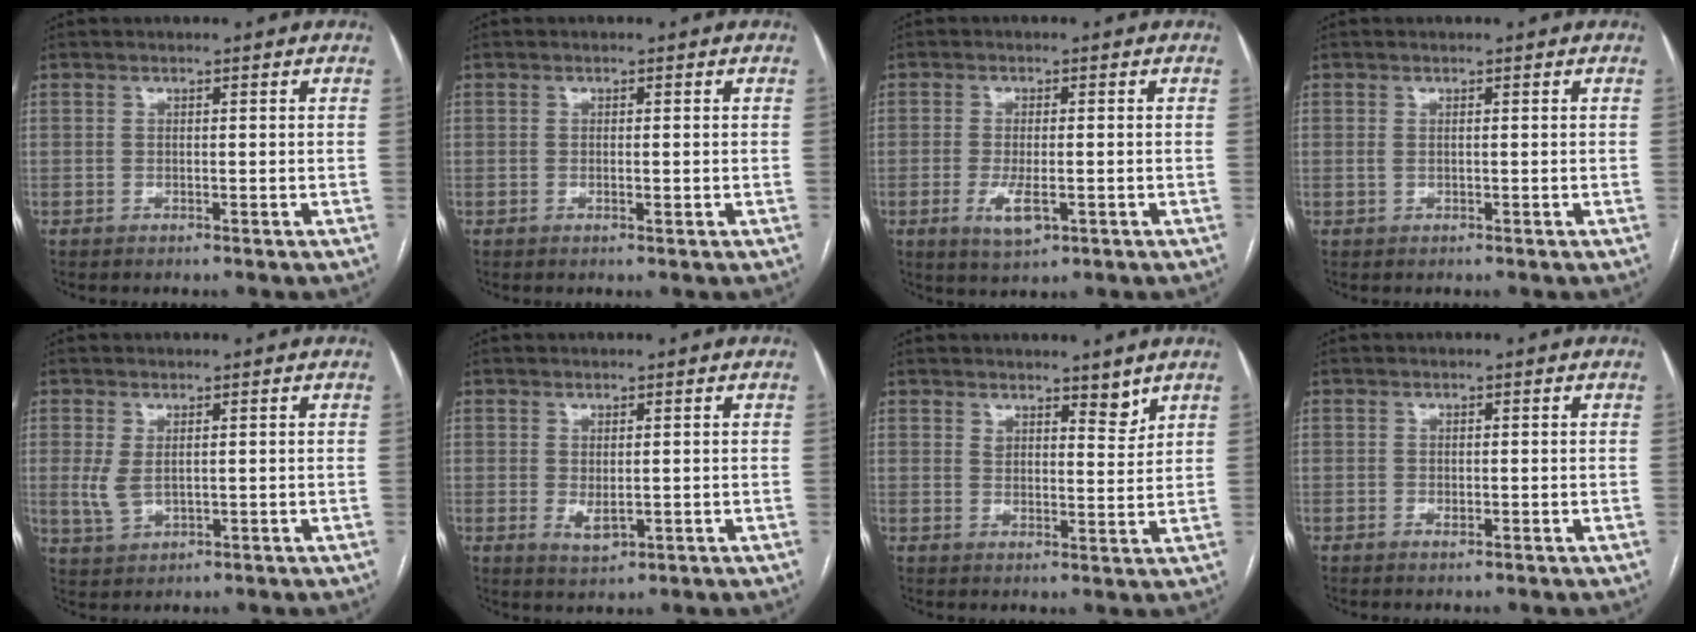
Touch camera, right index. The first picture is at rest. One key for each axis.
{"total": 0.9, "fx": -0.2, "fy": 0.1, "fz": 0.9, "tx": -0.018, "ty": -0.002, "tz": -0.001}
{"total": 4.8, "fx": -1.6, "fy": 1.5, "fz": 4.3, "tx": -0.084, "ty": -0.009, "tz": -0.021}
{"total": 0.6, "fx": 0.1, "fy": 0.3, "fz": 0.6, "tx": -0.012, "ty": 0.002, "tz": 0.003}
{"total": 3.7, "fx": 0.4, "fy": 1.9, "fz": 3.1, "tx": -0.074, "ty": -0.001, "tz": 0.018}
{"total": 2.9, "fx": -0.3, "fy": 1.4, "fz": 2.5, "tx": -0.044, "ty": -0.009, "tz": 0.005}
{"total": 4.1, "fx": 3.4, "fy": 1.5, "fz": 1.7, "tx": -0.024, "ty": -0.010, "tz": 0.053}
{"total": 0.7, "fx": -0.4, "fy": 0.4, "fz": 0.4, "tx": -0.006, "ty": 0.001, "tz": -0.005}